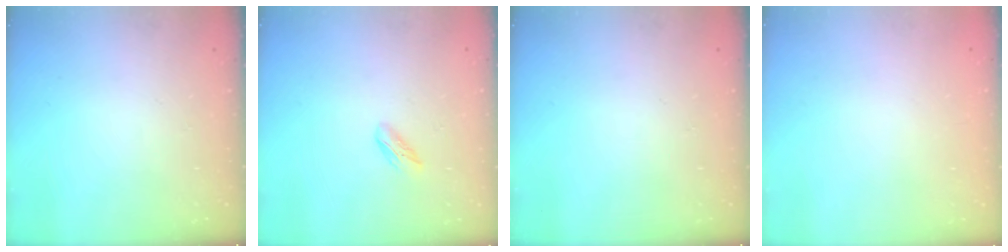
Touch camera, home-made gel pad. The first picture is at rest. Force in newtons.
{"total": 2.7, "press": 2.6, "slide": 0.8}
{"total": 0.0}
{"total": 2.1, "press": 2.1, "slide": 0.1}